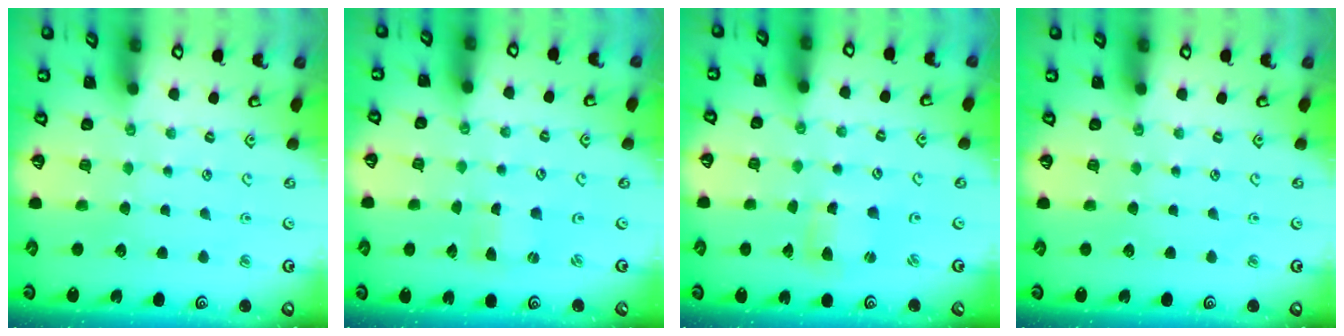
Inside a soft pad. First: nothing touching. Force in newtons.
{"total": 1.1, "press": 1.1, "slide": 0.2}
{"total": 3.1, "press": 3.1, "slide": 0.2}
{"total": 0.0}